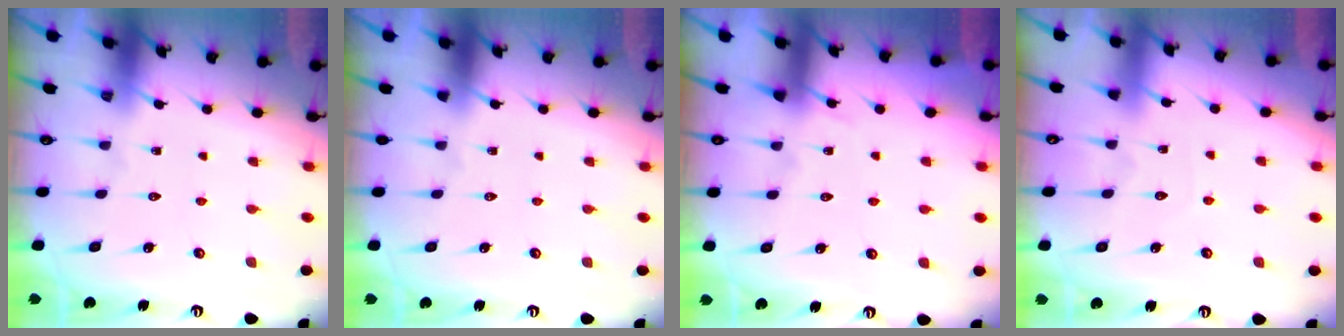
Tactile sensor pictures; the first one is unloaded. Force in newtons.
{"total": 0.0}
{"total": 5.1, "press": 5.0, "slide": 0.7}
{"total": 2.9, "press": 2.9, "slide": 0.3}